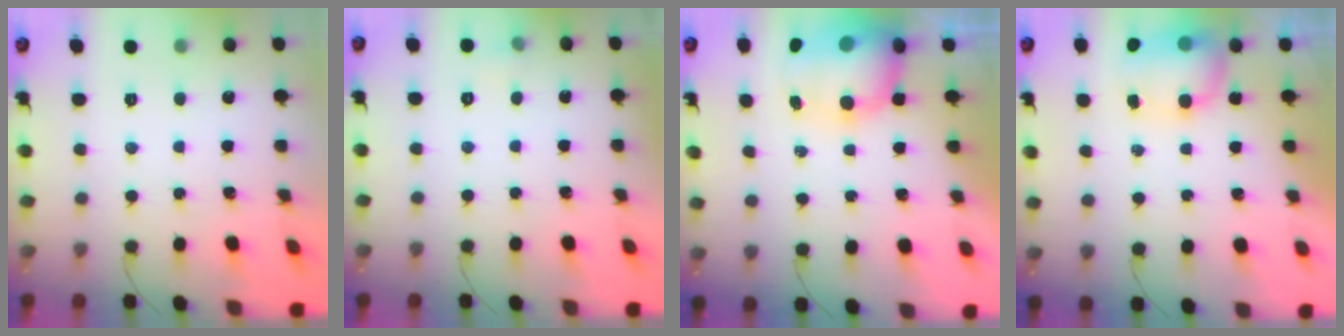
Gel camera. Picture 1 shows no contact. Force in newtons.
{"total": 3.6, "press": 3.3, "slide": 1.4}
{"total": 10.9, "press": 10.5, "slide": 2.6}
{"total": 12.3, "press": 9.5, "slide": 7.9}